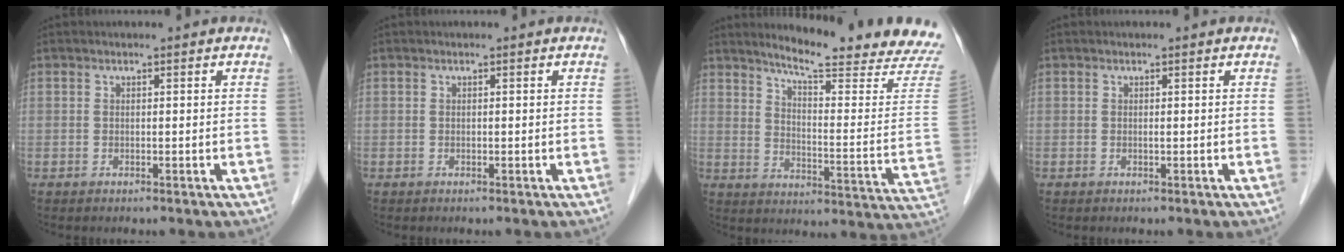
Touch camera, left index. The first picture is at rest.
{"total": 0.0}
{"total": 20.0, "force": [18.3, -0.2, 8.1], "torque": [-0.119, -0.096, 0.226]}
{"total": 0.0}